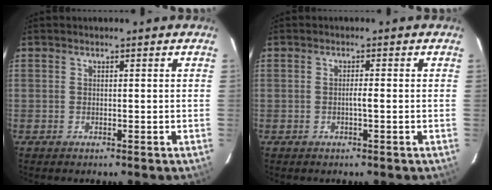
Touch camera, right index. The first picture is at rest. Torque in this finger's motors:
{"motor_torque": [0.28, 0.13, 0.10, 0.03]}